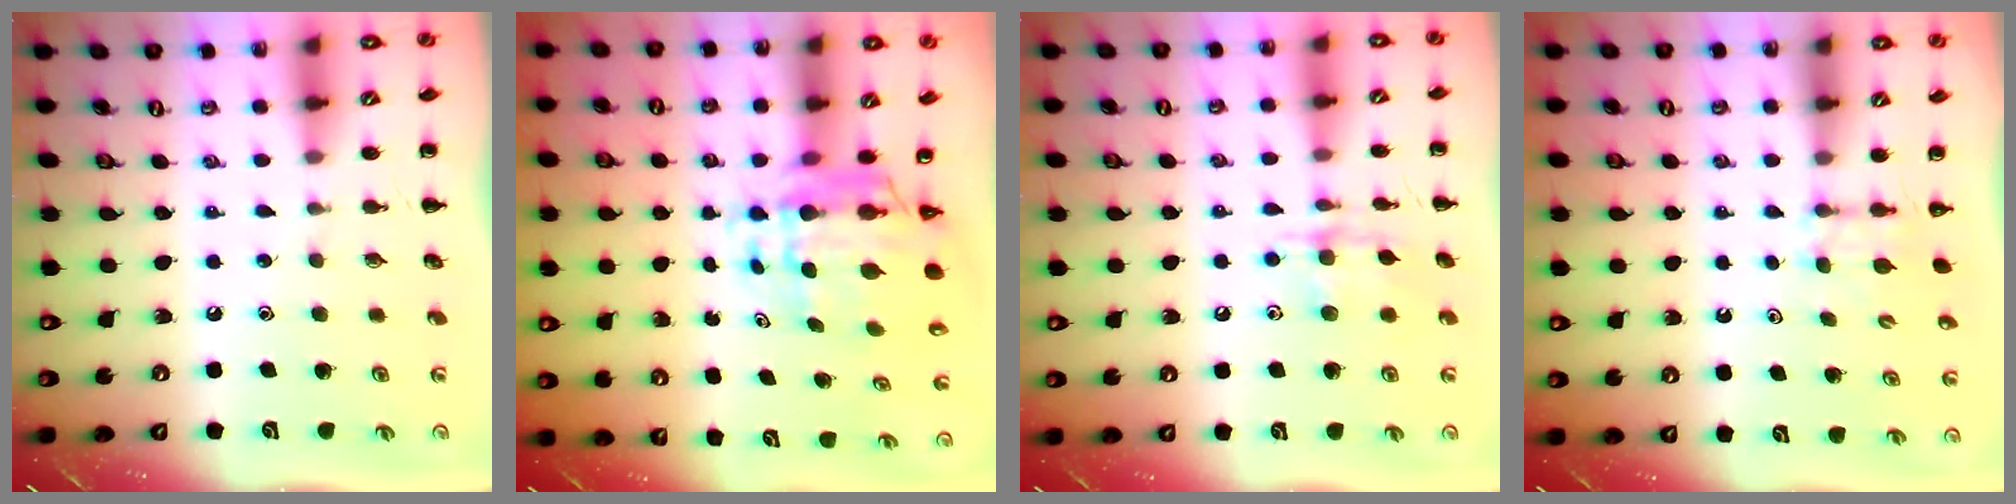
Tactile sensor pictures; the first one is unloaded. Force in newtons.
{"total": 7.9, "press": 7.5, "slide": 2.6}
{"total": 9.6, "press": 9.6, "slide": 0.5}
{"total": 2.7, "press": 2.5, "slide": 1.1}